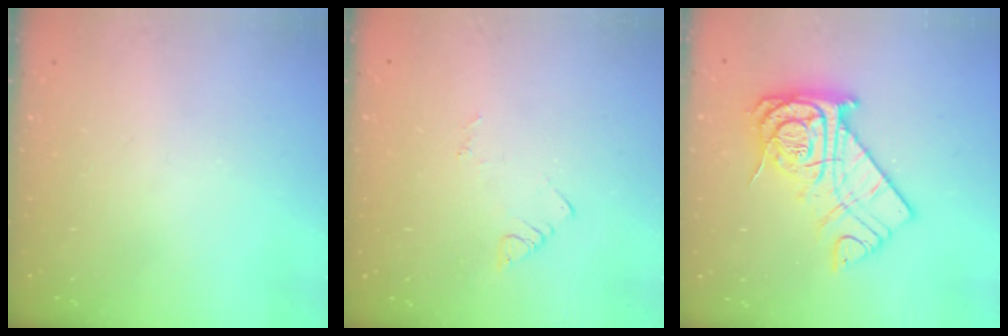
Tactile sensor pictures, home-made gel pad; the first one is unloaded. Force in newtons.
{"total": 3.7, "press": 3.7, "slide": 0.2}
{"total": 16.8, "press": 16.7, "slide": 1.7}